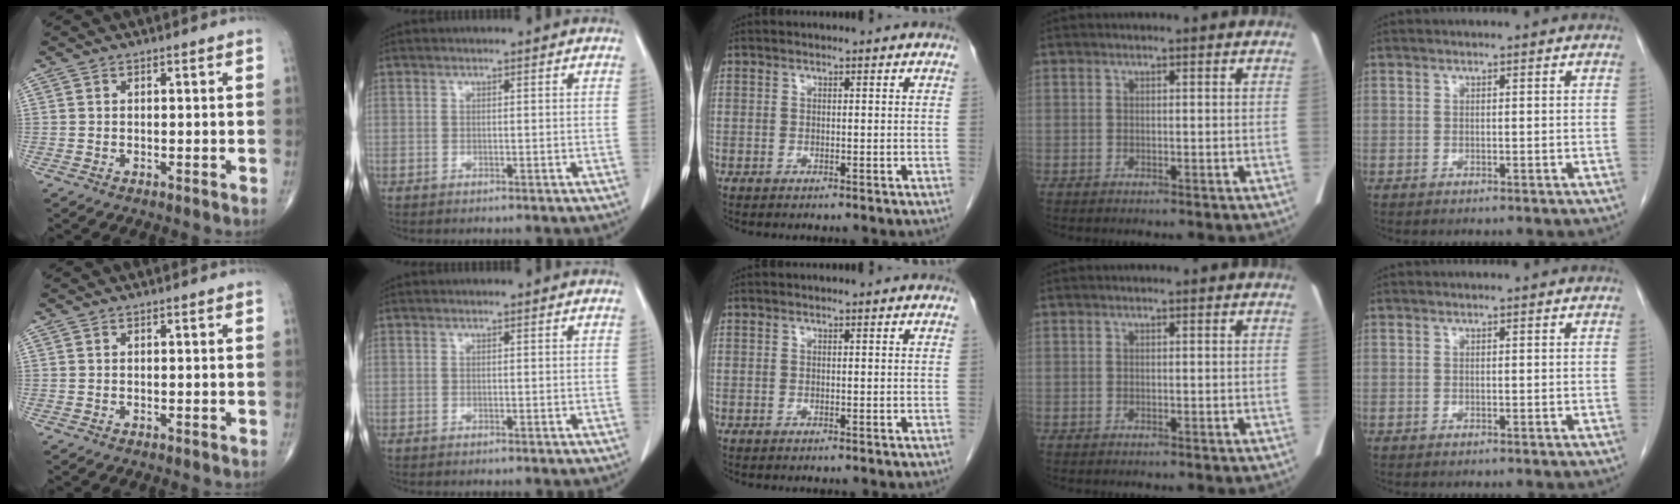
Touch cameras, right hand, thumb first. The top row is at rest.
{}